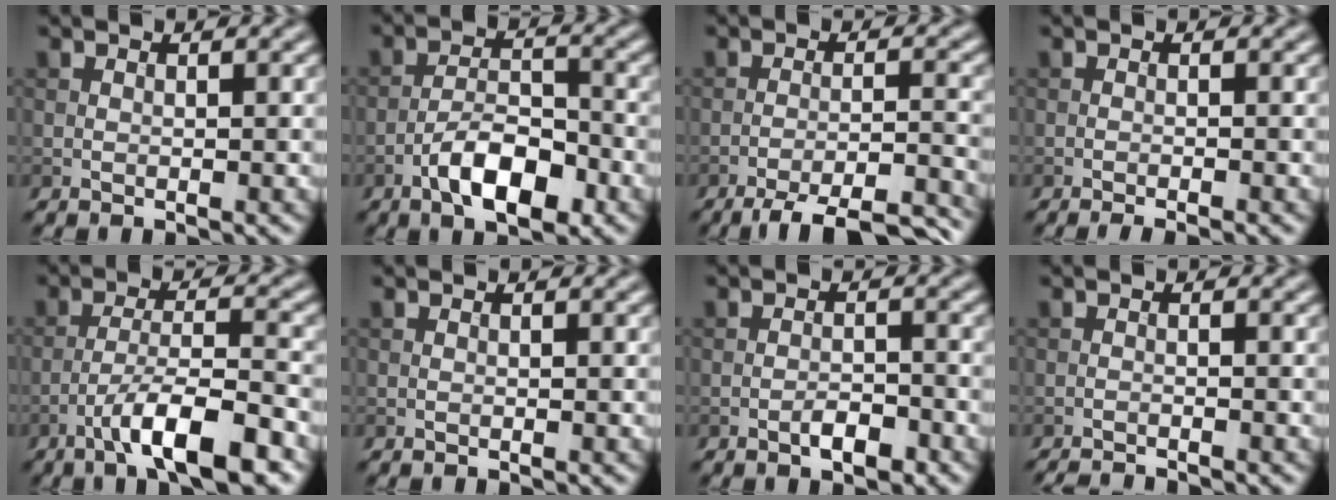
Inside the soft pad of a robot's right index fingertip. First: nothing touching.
{"total": 5.8, "force": [-3.1, 2.3, 4.4], "torque": [-0.071, 0.008, -0.055]}
{"total": 9.2, "force": [-7.7, 1.7, 4.6], "torque": [-0.068, -0.009, -0.110]}
{"total": 2.1, "force": [-1.3, 0.4, 1.6], "torque": [-0.020, 0.002, -0.025]}
{"total": 8.0, "force": [-4.8, 1.7, 6.2], "torque": [-0.101, 0.008, -0.082]}
{"total": 0.0}
{"total": 2.2, "force": [-1.3, 0.8, 1.6], "torque": [-0.023, 0.005, -0.023]}
{"total": 2.6, "force": [-2.5, 0.3, 0.8], "torque": [-0.015, -0.007, -0.043]}